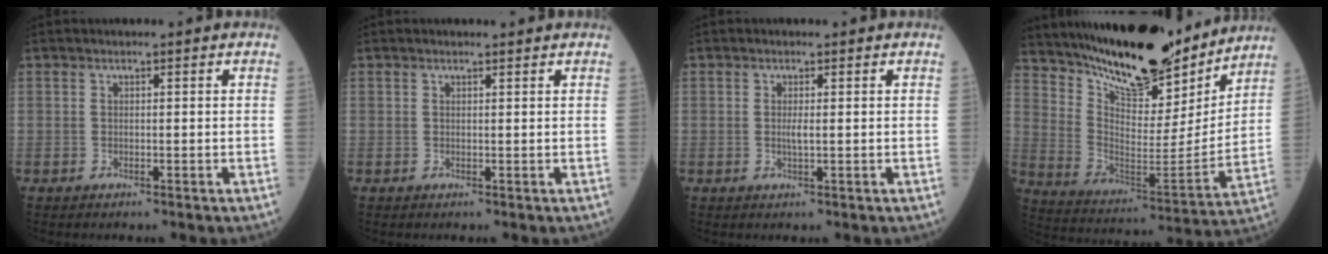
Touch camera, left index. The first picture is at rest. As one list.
[{"total": 0.7, "force": [0.7, 0.0, 0.0], "torque": [-0.008, 0.000, 0.010]}, {"total": 1.2, "force": [0.1, 0.1, 1.2], "torque": [-0.028, -0.002, 0.002]}, {"total": 20.3, "force": [17.7, 4.9, 8.8], "torque": [-0.152, -0.026, 0.287]}]